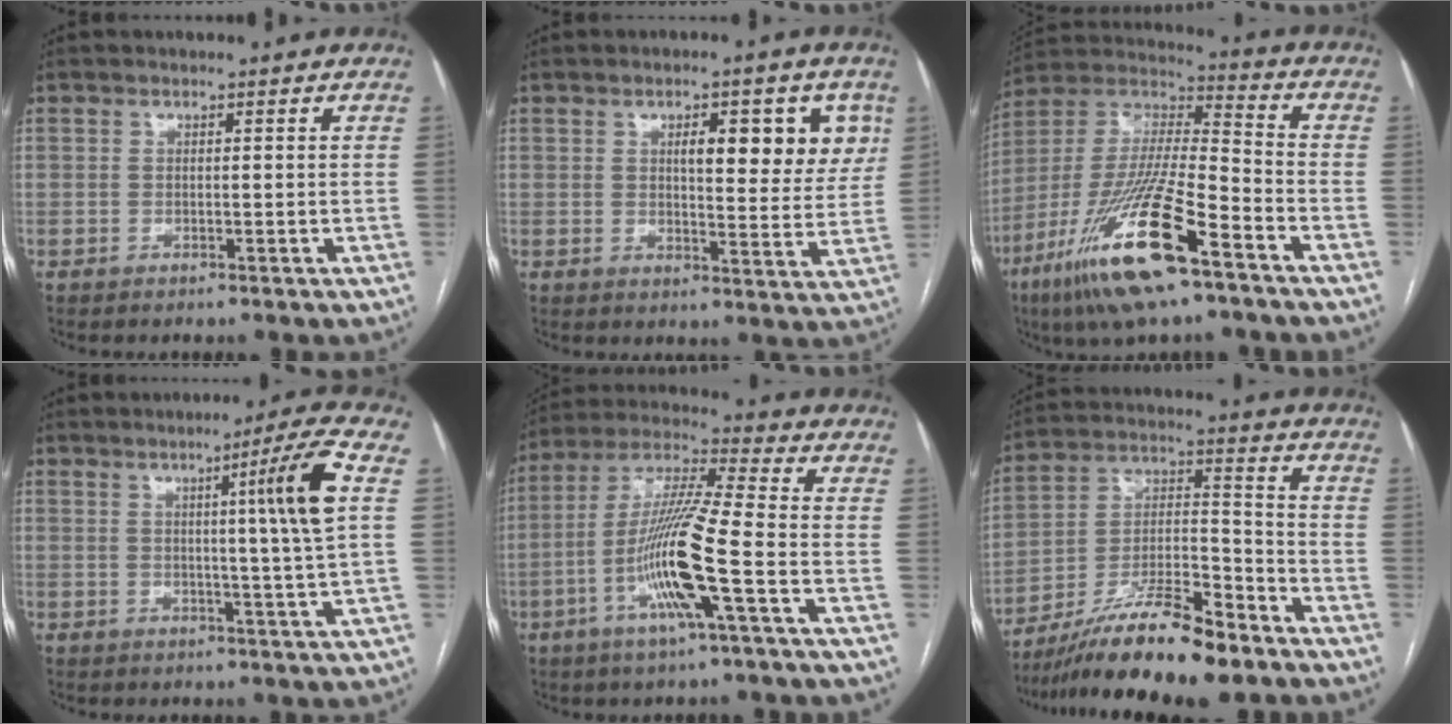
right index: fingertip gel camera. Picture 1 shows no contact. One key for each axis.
{"total": 10.0, "fx": 3.9, "fy": 3.6, "fz": 8.5, "tx": -0.103, "ty": 0.008, "tz": 0.051}
{"total": 21.2, "fx": -11.6, "fy": 2.9, "fz": 17.5, "tx": -0.379, "ty": -0.048, "tz": -0.217}
{"total": 8.9, "fx": 1.9, "fy": -2.4, "fz": 8.3, "tx": -0.124, "ty": -0.003, "tz": 0.035}
{"total": 14.2, "fx": -4.7, "fy": -0.1, "fz": 13.4, "tx": -0.270, "ty": -0.002, "tz": -0.095}
{"total": 17.6, "fx": -13.5, "fy": 2.5, "fz": 11.0, "tx": -0.207, "ty": -0.008, "tz": -0.237}